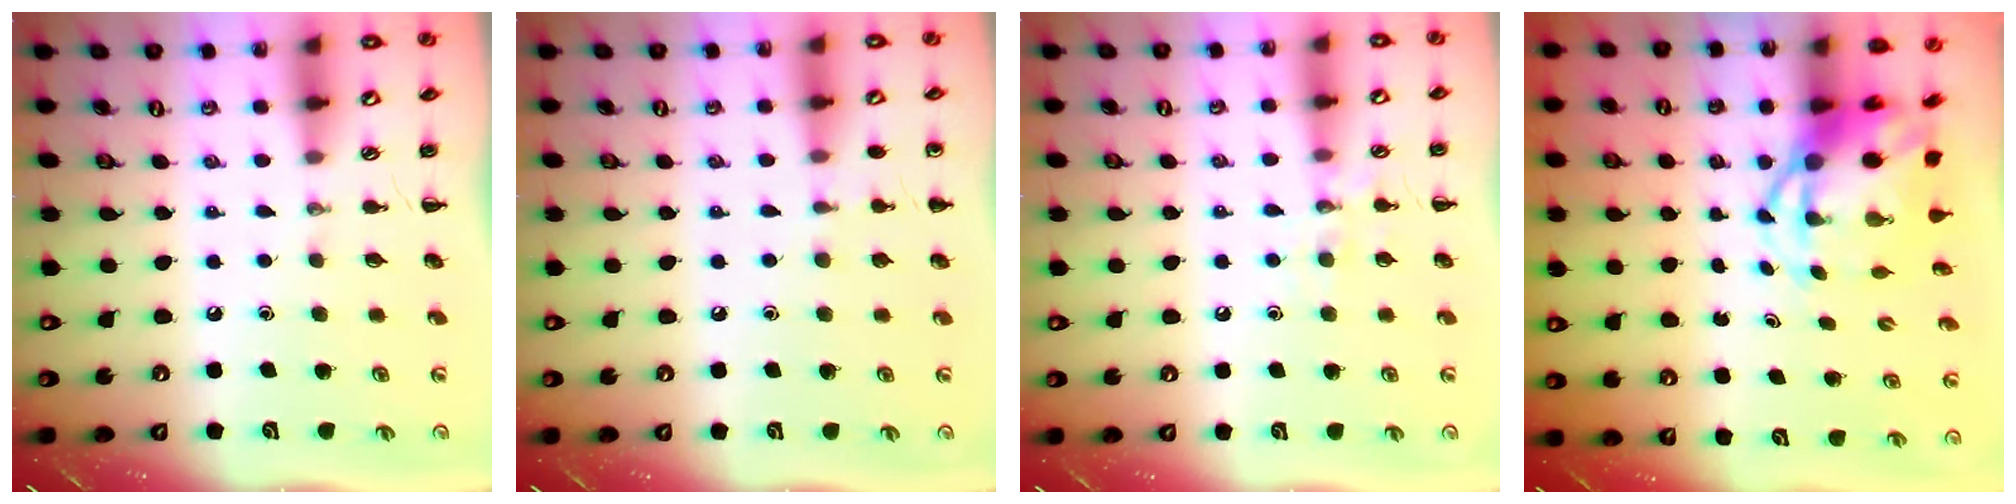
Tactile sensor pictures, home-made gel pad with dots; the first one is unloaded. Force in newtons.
{"total": 5.0, "press": 4.7, "slide": 1.5}
{"total": 7.5, "press": 7.4, "slide": 1.1}
{"total": 6.5, "press": 6.2, "slide": 1.9}